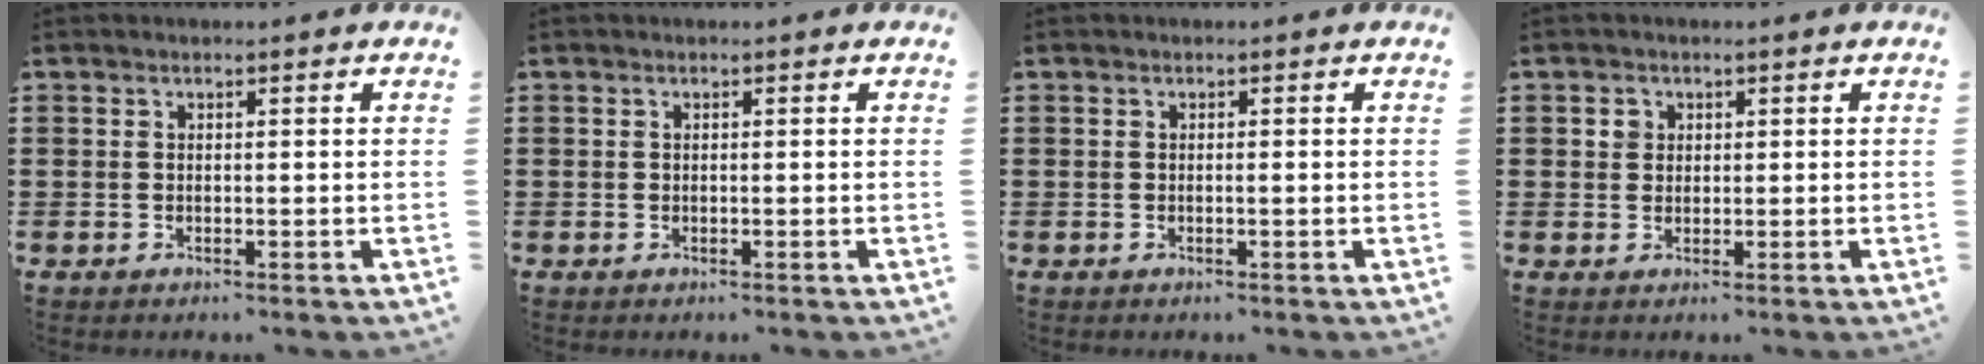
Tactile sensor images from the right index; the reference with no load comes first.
{"total": 0.0}
{"total": 0.0}
{"total": 1.6, "force": [0.6, 1.5, 0.3], "torque": [-0.012, 0.007, 0.011]}